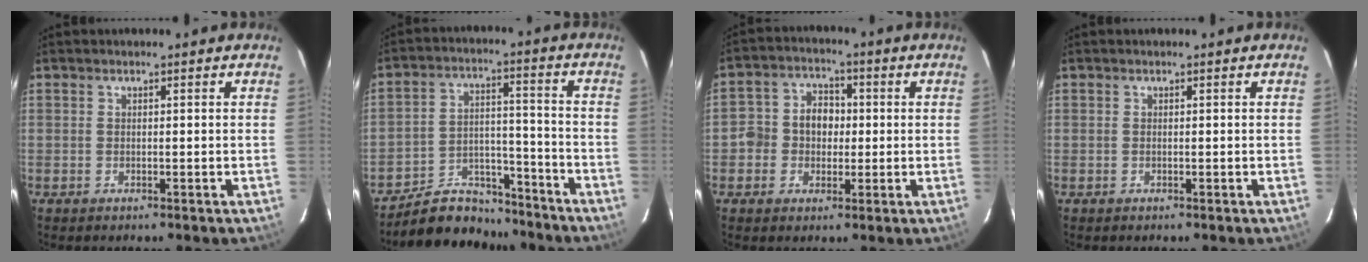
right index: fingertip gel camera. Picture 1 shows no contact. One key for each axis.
{"total": 13.1, "fx": -11.7, "fy": 5.3, "fz": 2.8, "tx": -0.067, "ty": 0.034, "tz": -0.179}
{"total": 7.0, "fx": -0.8, "fy": 6.3, "fz": 2.9, "tx": -0.057, "ty": 0.022, "tz": -0.018}
{"total": 0.0}